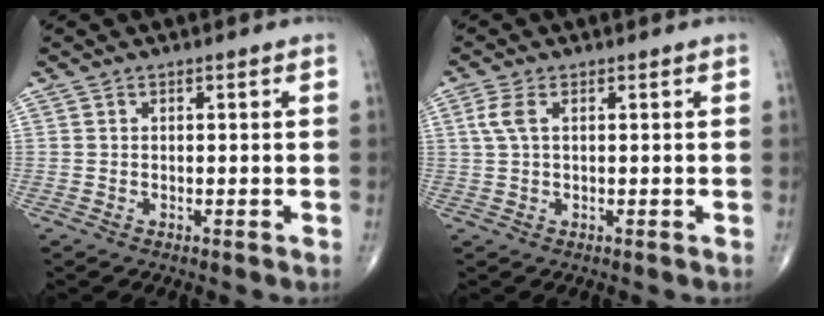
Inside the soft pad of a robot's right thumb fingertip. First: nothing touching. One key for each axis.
{"total": 2.3, "fx": 0.7, "fy": 1.0, "fz": 1.9, "tx": -0.056, "ty": 0.011, "tz": 0.019}